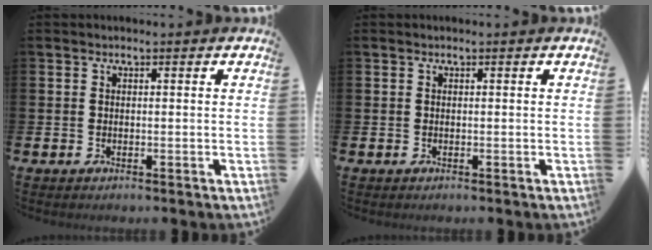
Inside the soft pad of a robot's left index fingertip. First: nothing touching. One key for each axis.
{"total": 0.0}